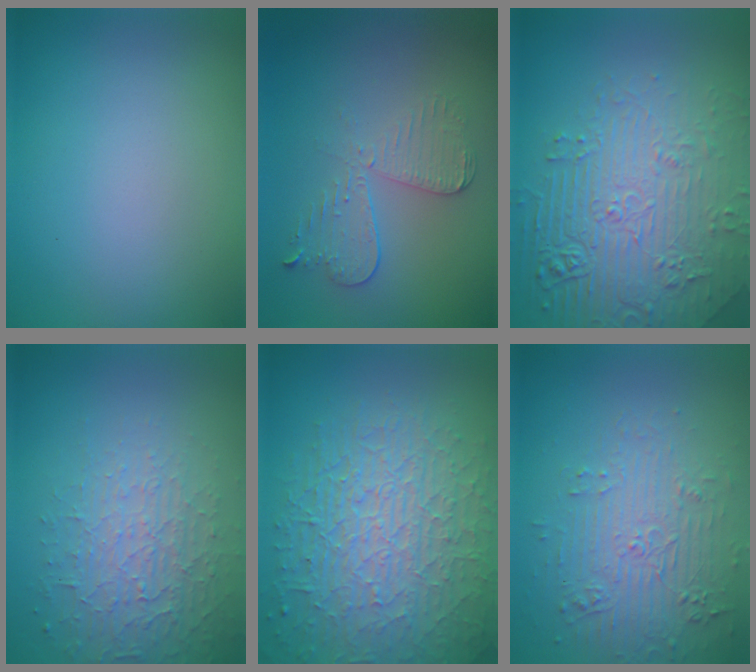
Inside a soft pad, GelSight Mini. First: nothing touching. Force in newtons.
{"total": 3.5, "press": 3.1, "slide": 1.7}
{"total": 7.6, "press": 5.9, "slide": 4.7}
{"total": 3.6, "press": 3.3, "slide": 1.6}
{"total": 10.3, "press": 6.8, "slide": 7.7}
{"total": 4.2, "press": 3.7, "slide": 2.0}